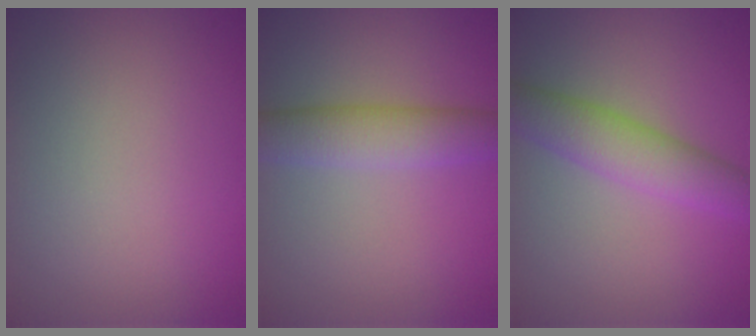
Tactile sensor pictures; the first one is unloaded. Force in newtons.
{"total": 4.3, "press": 4.3, "slide": 0.3}
{"total": 4.4, "press": 4.4, "slide": 0.2}